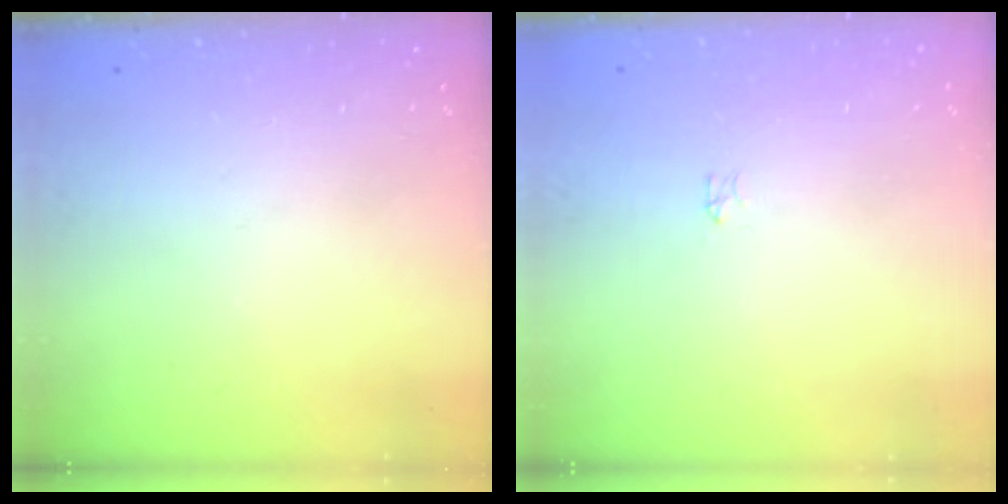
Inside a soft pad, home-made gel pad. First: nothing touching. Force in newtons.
{"total": 0.0}